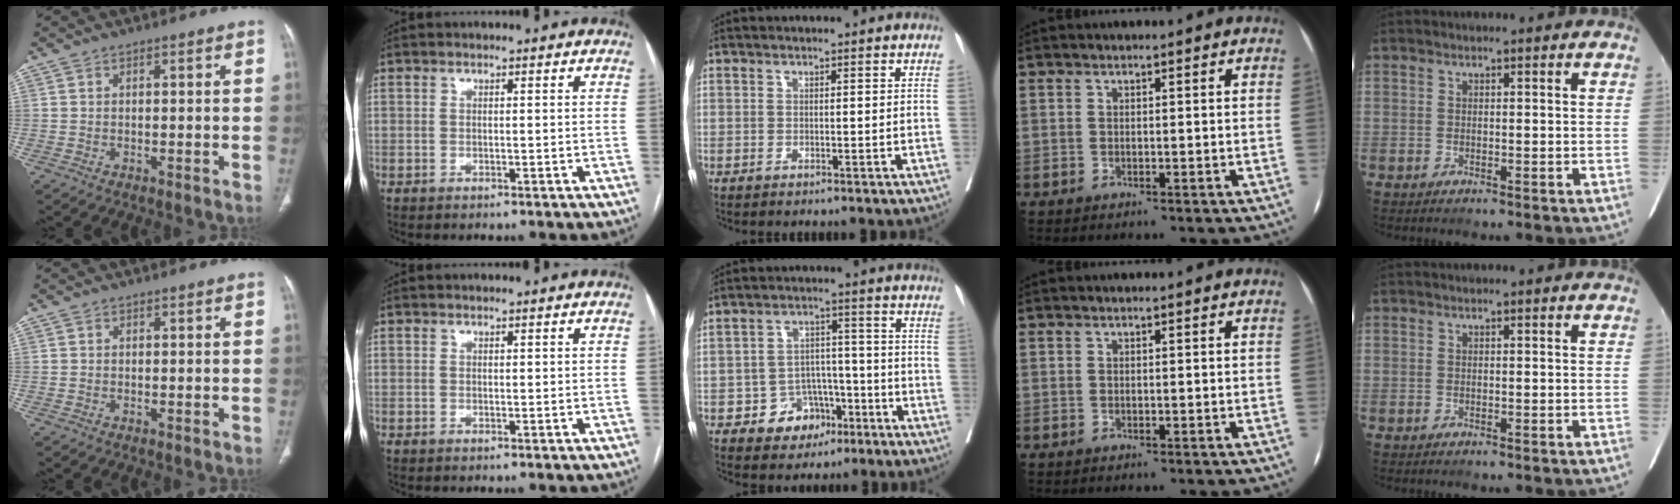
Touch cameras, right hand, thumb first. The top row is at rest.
{"middle": {"total": 6.7, "force": [-3.6, 5.1, 2.4], "torque": [-0.027, 0.019, -0.050]}}